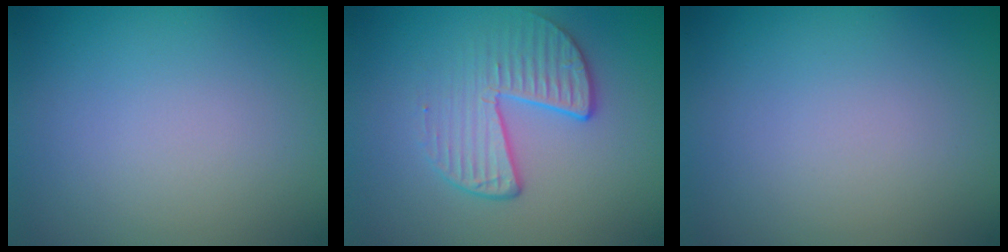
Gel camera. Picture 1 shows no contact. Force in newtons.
{"total": 3.5, "press": 2.9, "slide": 2.0}
{"total": 0.0}